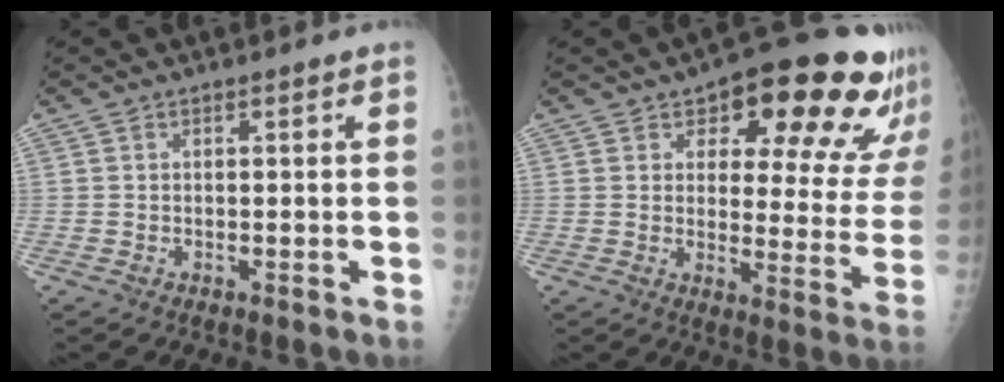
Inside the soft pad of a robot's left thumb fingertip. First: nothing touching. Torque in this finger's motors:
{"motor_torque": [0.30, 0.57, -0.02, -0.18, 0.12]}